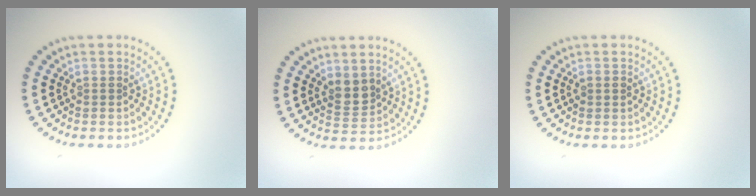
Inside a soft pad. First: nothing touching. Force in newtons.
{"total": 2.0, "press": 1.8, "slide": 1.0}
{"total": 0.9, "press": 0.9, "slide": 0.1}